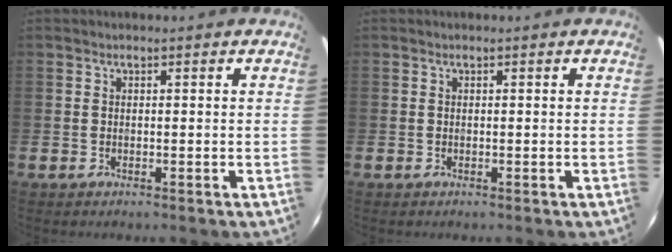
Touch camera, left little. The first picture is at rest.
{"total": 0.0}